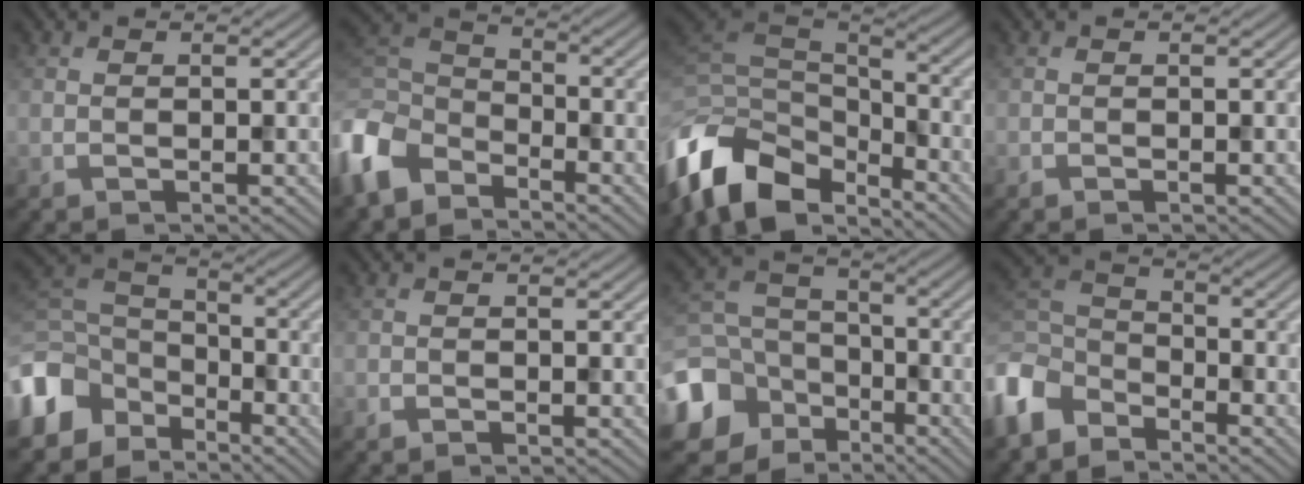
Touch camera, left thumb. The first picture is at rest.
{"total": 9.4, "force": [-6.2, 5.4, 4.5], "torque": [-0.126, -0.012, -0.147]}
{"total": 13.2, "force": [-7.5, 7.7, 7.8], "torque": [-0.216, -0.013, -0.138]}
{"total": 0.0}
{"total": 11.7, "force": [-6.8, 8.0, 5.0], "torque": [-0.157, -0.018, -0.144]}
{"total": 0.6, "force": [-0.4, 0.3, 0.0], "torque": [0.000, -0.004, -0.008]}
{"total": 14.9, "force": [-7.3, 11.7, 5.6], "torque": [-0.193, -0.047, -0.131]}
{"total": 8.7, "force": [-6.1, 4.9, 3.6], "torque": [-0.096, -0.005, -0.149]}